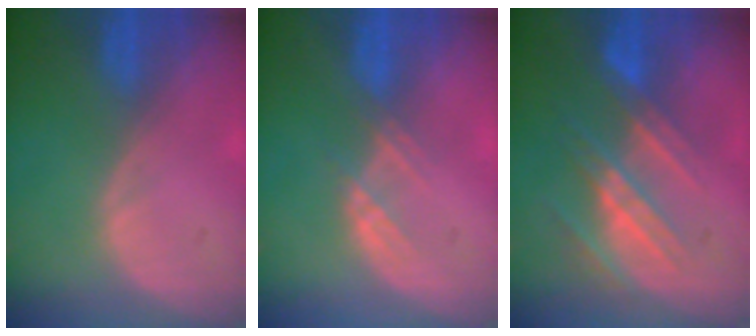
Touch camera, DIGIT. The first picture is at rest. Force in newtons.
{"total": 2.6, "press": 2.5, "slide": 0.7}
{"total": 7.8, "press": 7.4, "slide": 2.6}